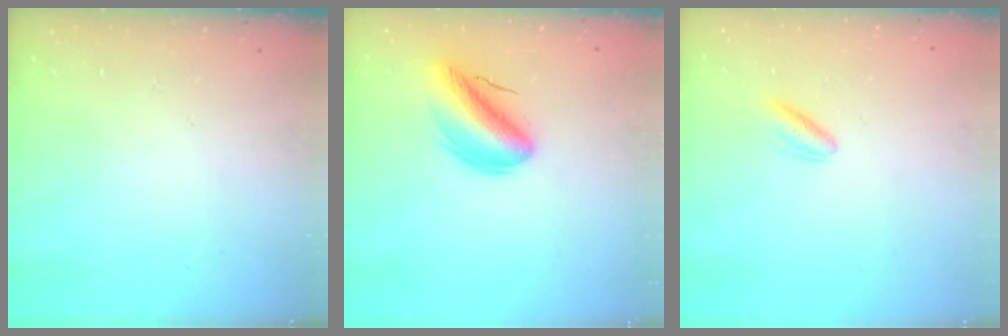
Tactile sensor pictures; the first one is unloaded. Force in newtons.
{"total": 11.8, "press": 11.2, "slide": 3.4}
{"total": 2.8, "press": 2.5, "slide": 1.3}